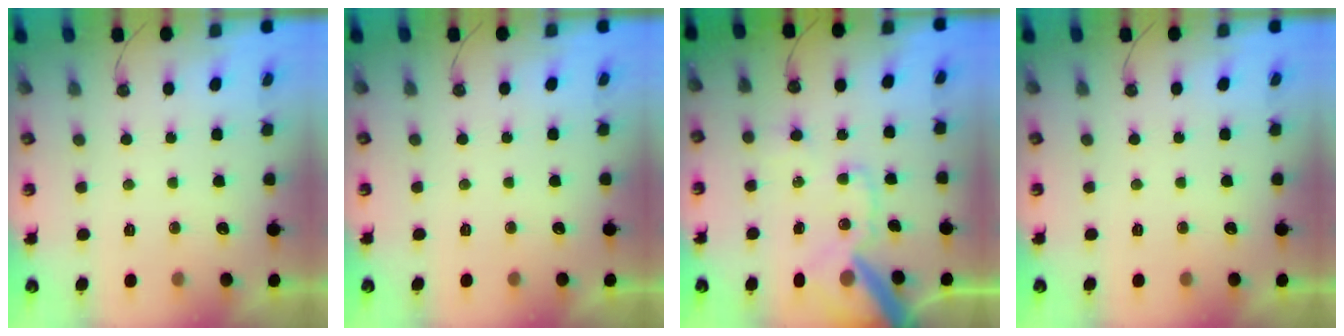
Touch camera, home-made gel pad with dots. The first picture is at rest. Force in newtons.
{"total": 0.0}
{"total": 15.4, "press": 15.2, "slide": 2.2}
{"total": 0.0}